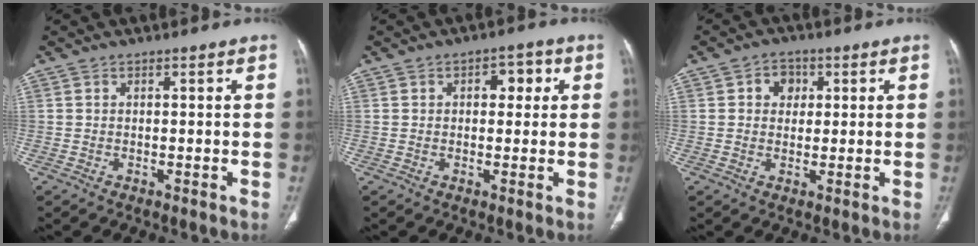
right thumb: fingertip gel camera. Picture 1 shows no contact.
{"total": 4.4, "force": [1.1, 2.8, 3.1], "torque": [-0.017, 0.005, 0.010]}
{"total": 4.0, "force": [1.1, 3.4, 1.8], "torque": [-0.003, 0.002, 0.013]}